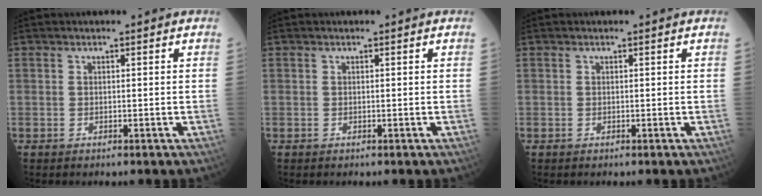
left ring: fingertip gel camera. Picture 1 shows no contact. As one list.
[{"total": 0.0}, {"total": 0.0}]